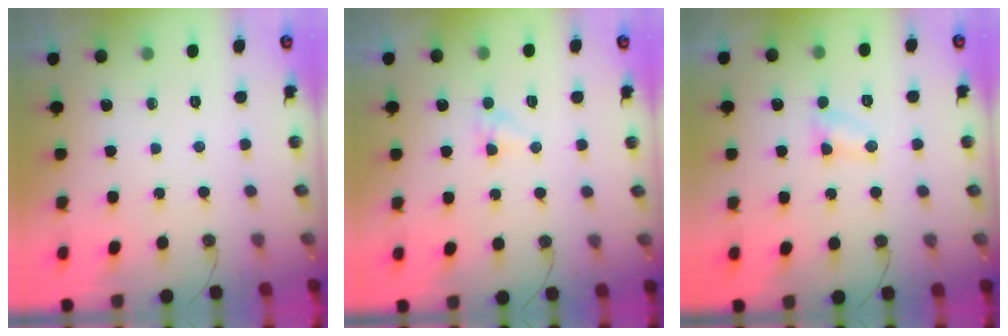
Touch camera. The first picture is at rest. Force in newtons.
{"total": 2.5, "press": 2.5, "slide": 0.3}
{"total": 3.3, "press": 3.3, "slide": 0.3}